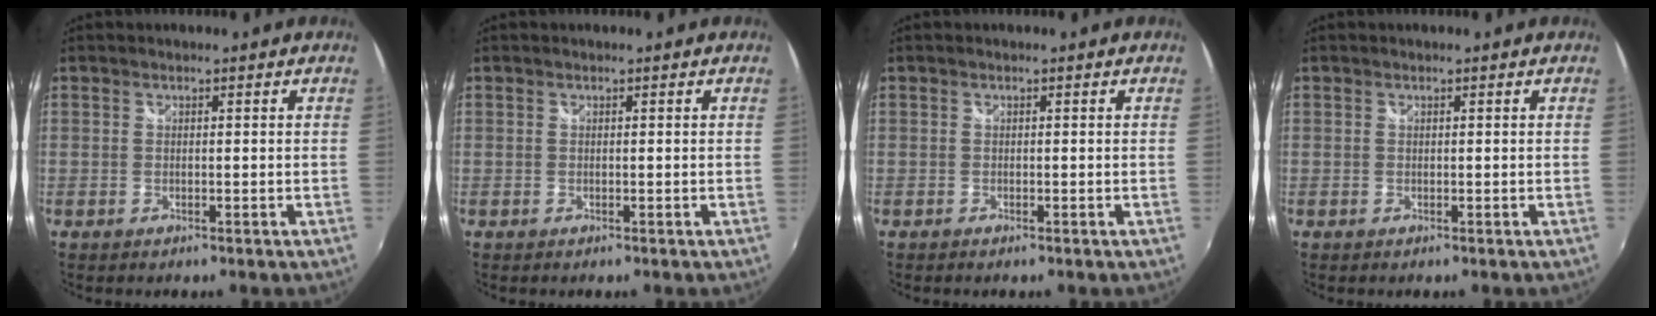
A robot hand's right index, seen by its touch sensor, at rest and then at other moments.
{"total": 0.0}
{"total": 0.0}
{"total": 0.0}